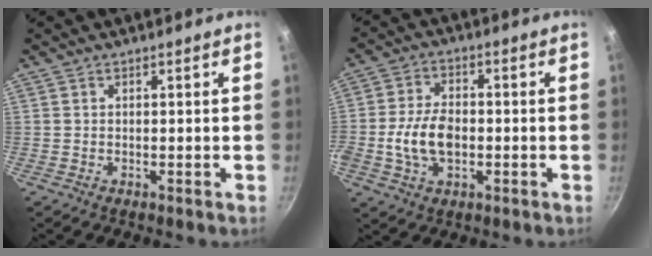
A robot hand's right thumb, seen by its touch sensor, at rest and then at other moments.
{"total": 9.3, "force": [-1.6, 5.9, 7.0], "torque": [-0.126, 0.016, -0.034]}